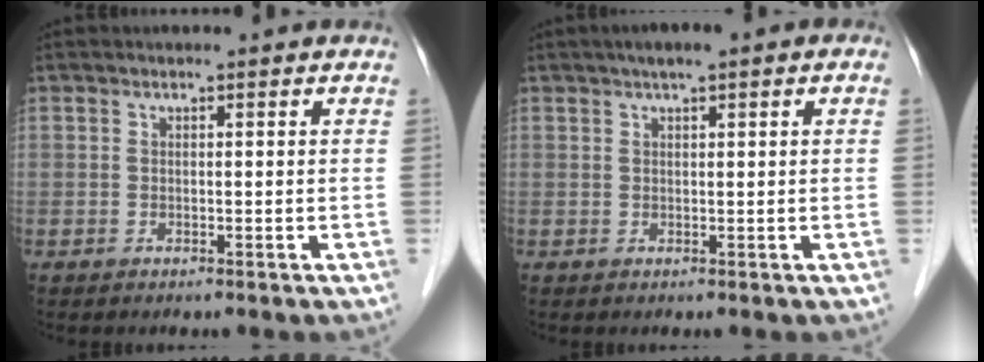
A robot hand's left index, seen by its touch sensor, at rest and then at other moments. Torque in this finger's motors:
{"motor_torque": [0.78, -0.53, 0.14, 0.10]}